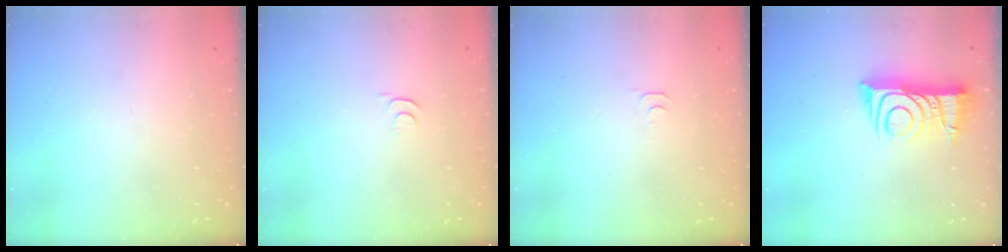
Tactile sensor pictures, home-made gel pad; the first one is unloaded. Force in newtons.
{"total": 3.5, "press": 3.5, "slide": 0.5}
{"total": 2.8, "press": 2.7, "slide": 0.5}
{"total": 11.0, "press": 11.0, "slide": 0.6}